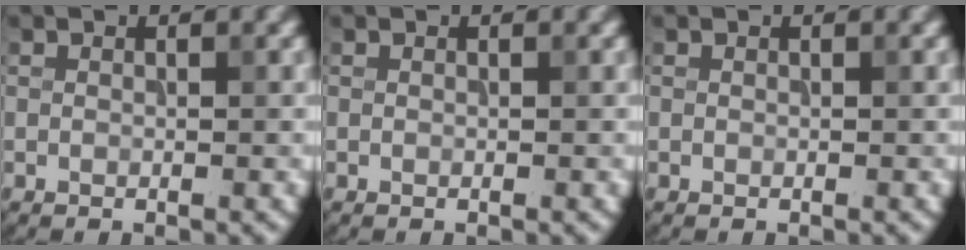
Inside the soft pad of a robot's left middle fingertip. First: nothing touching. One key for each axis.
{"total": 0.0}
{"total": 0.0}